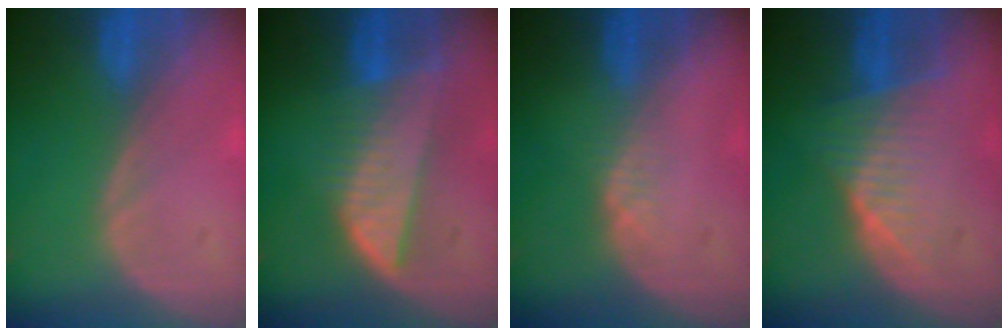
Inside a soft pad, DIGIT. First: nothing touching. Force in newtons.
{"total": 7.7, "press": 6.9, "slide": 3.5}
{"total": 1.7, "press": 1.5, "slide": 0.8}
{"total": 7.7, "press": 6.9, "slide": 3.5}